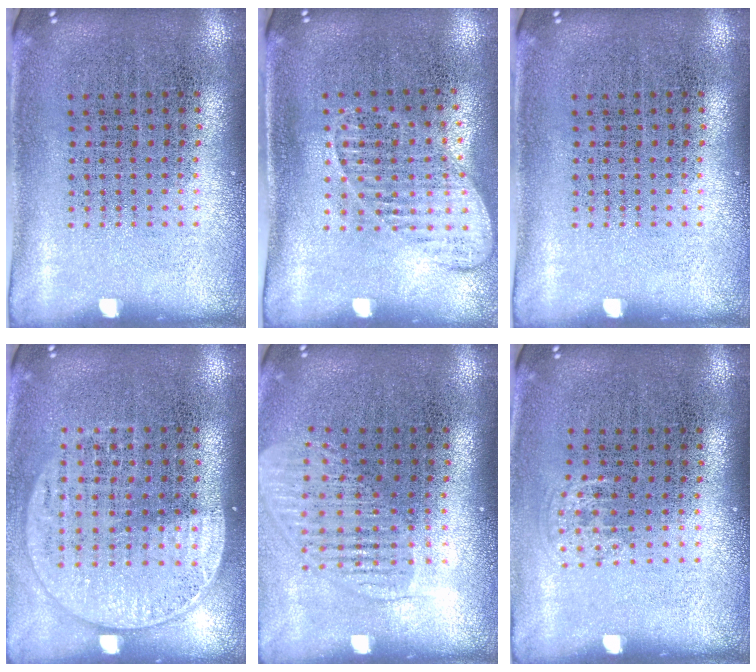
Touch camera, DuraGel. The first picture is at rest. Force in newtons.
{"total": 1.4, "press": 1.2, "slide": 0.8}
{"total": 0.0}
{"total": 1.6, "press": 1.4, "slide": 0.7}
{"total": 1.6, "press": 1.5, "slide": 0.8}
{"total": 0.6, "press": 0.5, "slide": 0.3}